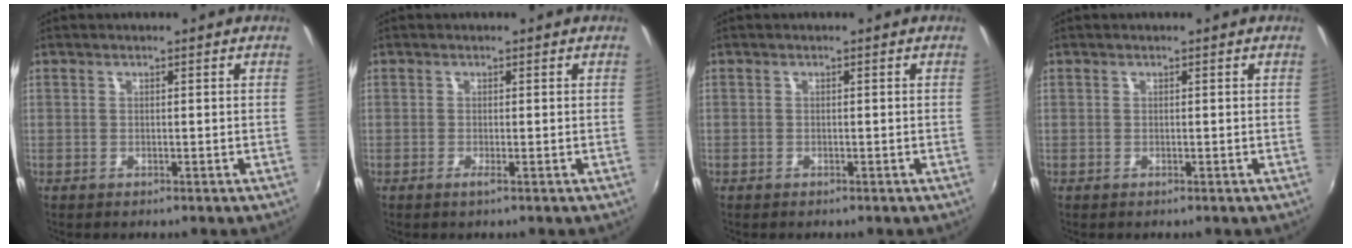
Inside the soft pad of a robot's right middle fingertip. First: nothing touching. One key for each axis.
{"total": 0.7, "fx": -0.3, "fy": -0.3, "fz": 0.6, "tx": -0.011, "ty": -0.001, "tz": -0.007}
{"total": 0.5, "fx": -0.4, "fy": 0.4, "fz": 0.0, "tx": -0.001, "ty": 0.002, "tz": -0.007}
{"total": 0.0}